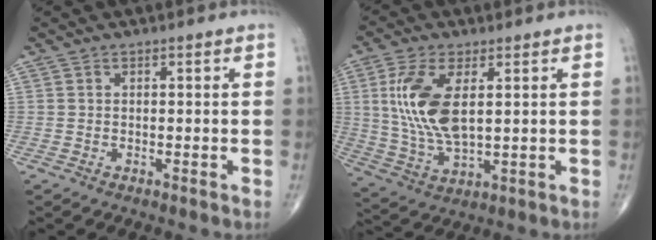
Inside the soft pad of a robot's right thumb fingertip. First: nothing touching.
{"total": 12.9, "force": [2.8, 5.9, 11.2], "torque": [-0.239, -0.012, 0.063]}